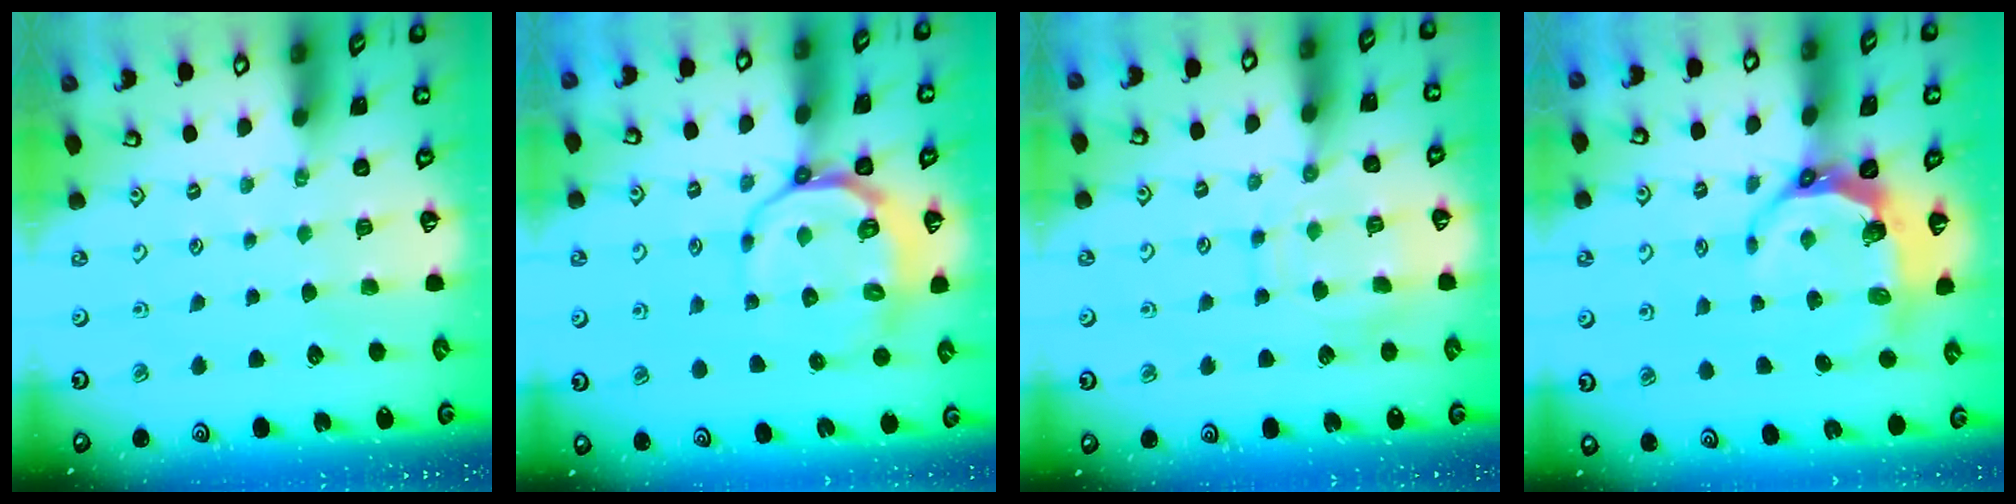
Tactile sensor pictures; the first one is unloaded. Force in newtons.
{"total": 9.9, "press": 9.4, "slide": 2.9}
{"total": 11.6, "press": 11.6, "slide": 1.0}
{"total": 7.5, "press": 6.1, "slide": 4.3}